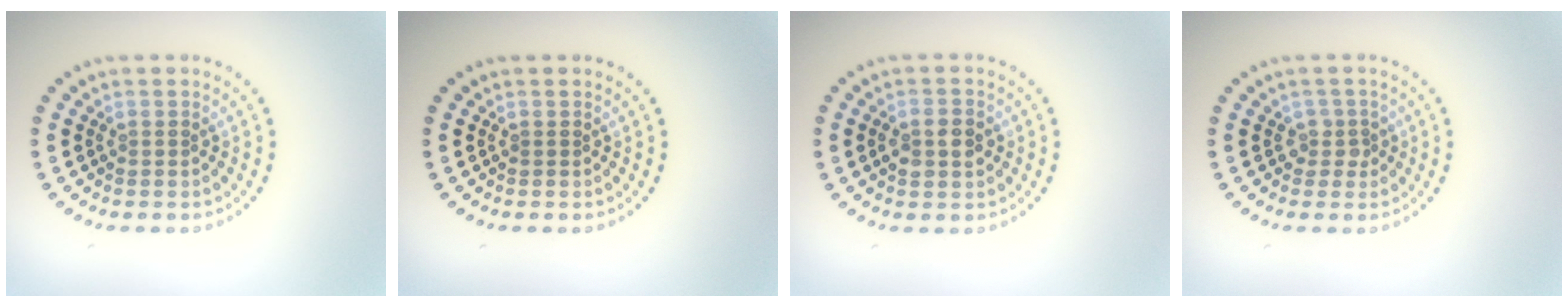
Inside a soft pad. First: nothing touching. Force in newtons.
{"total": 0.0}
{"total": 3.0, "press": 3.0, "slide": 0.2}
{"total": 1.2, "press": 1.0, "slide": 0.6}